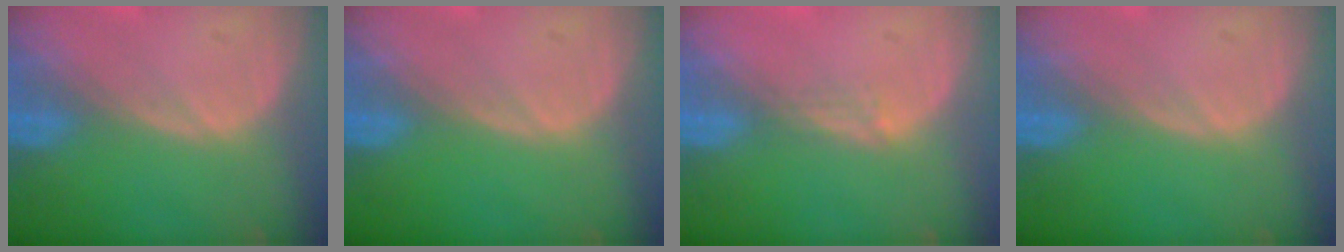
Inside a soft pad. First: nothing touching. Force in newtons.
{"total": 0.0}
{"total": 1.5, "press": 1.0, "slide": 1.0}
{"total": 0.0}